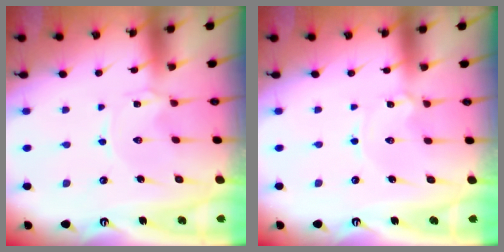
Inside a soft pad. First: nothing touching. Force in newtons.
{"total": 1.2, "press": 1.1, "slide": 0.1}